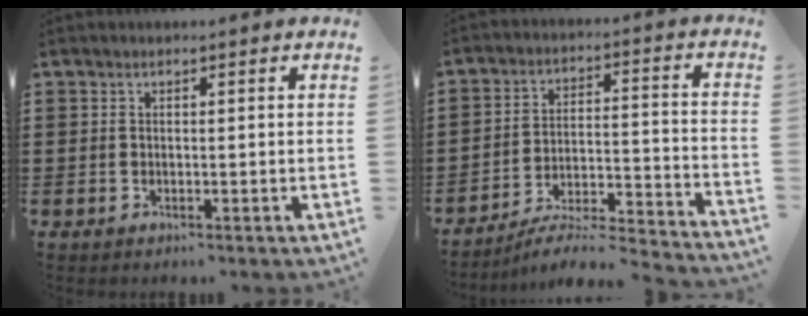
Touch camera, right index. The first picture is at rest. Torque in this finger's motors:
{"motor_torque": [0.20, 0.63, -1.00, -0.21]}